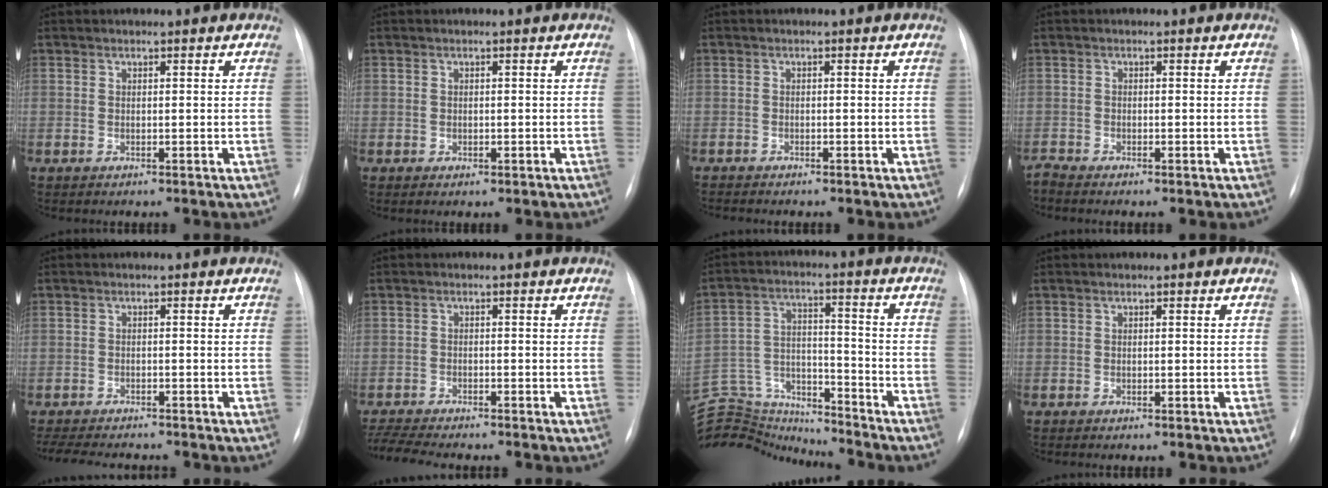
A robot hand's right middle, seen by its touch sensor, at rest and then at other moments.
{"total": 0.9, "force": [-0.4, 0.5, 0.6], "torque": [-0.014, -0.003, -0.001]}
{"total": 1.8, "force": [-1.7, 0.3, 0.6], "torque": [-0.005, -0.002, -0.022]}
{"total": 1.0, "force": [-1.0, -0.2, 0.0], "torque": [-0.003, -0.005, -0.019]}
{"total": 9.0, "force": [-8.2, 1.5, 3.4], "torque": [-0.058, -0.011, -0.120]}
{"total": 8.3, "force": [-7.5, 0.5, 3.4], "torque": [-0.065, -0.014, -0.120]}
{"total": 19.1, "force": [-18.2, 4.4, 3.9], "torque": [-0.106, 0.034, -0.291]}
{"total": 0.0}